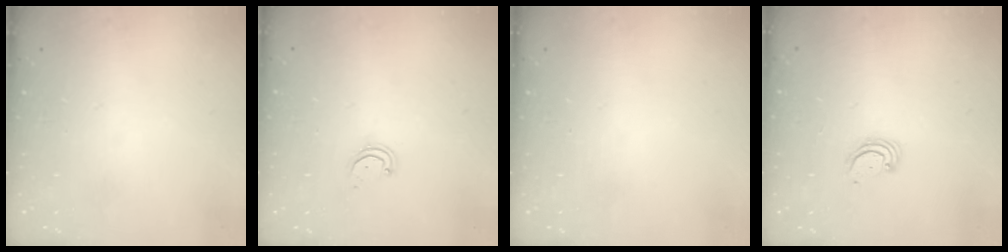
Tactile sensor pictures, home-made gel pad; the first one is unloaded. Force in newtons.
{"total": 2.6, "press": 2.6, "slide": 0.2}
{"total": 0.0}
{"total": 2.8, "press": 2.8, "slide": 0.2}